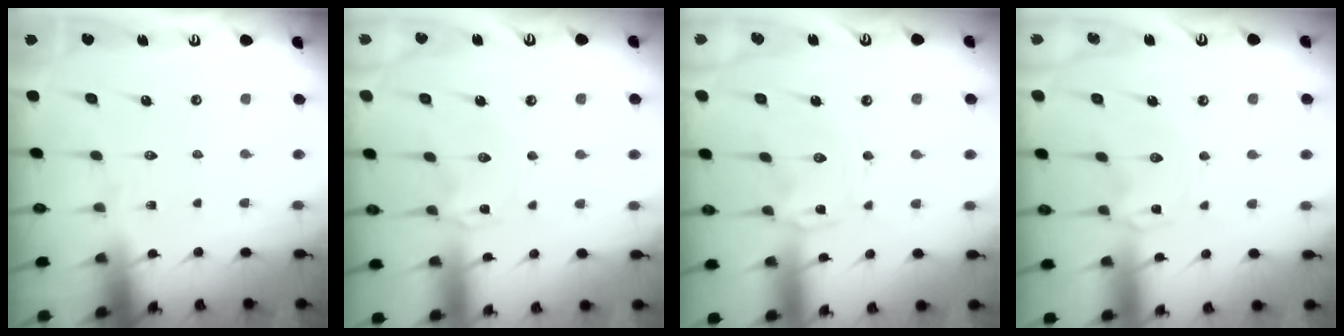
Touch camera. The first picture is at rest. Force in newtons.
{"total": 0.9, "press": 0.9, "slide": 0.2}
{"total": 0.8, "press": 0.7, "slide": 0.1}
{"total": 0.0}